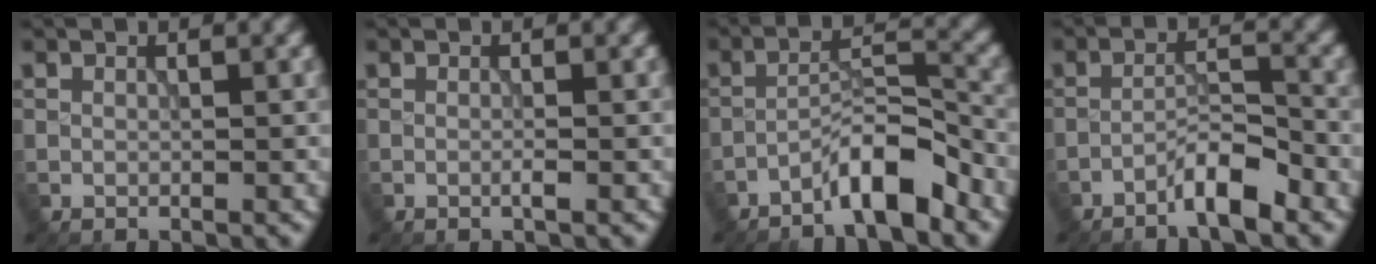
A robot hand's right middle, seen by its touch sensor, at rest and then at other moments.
{"total": 0.6, "force": [-0.2, 0.0, 0.6], "torque": [-0.011, -0.001, -0.006]}
{"total": 5.2, "force": [-3.7, 0.9, 3.5], "torque": [-0.056, 0.014, -0.073]}
{"total": 3.8, "force": [-2.8, 0.5, 2.5], "torque": [-0.042, 0.012, -0.056]}